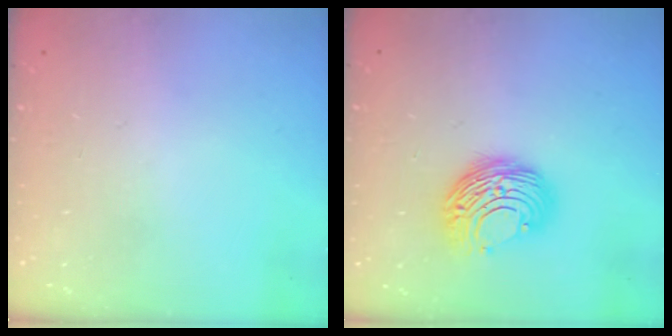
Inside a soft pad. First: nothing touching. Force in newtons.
{"total": 10.4, "press": 10.4, "slide": 0.6}